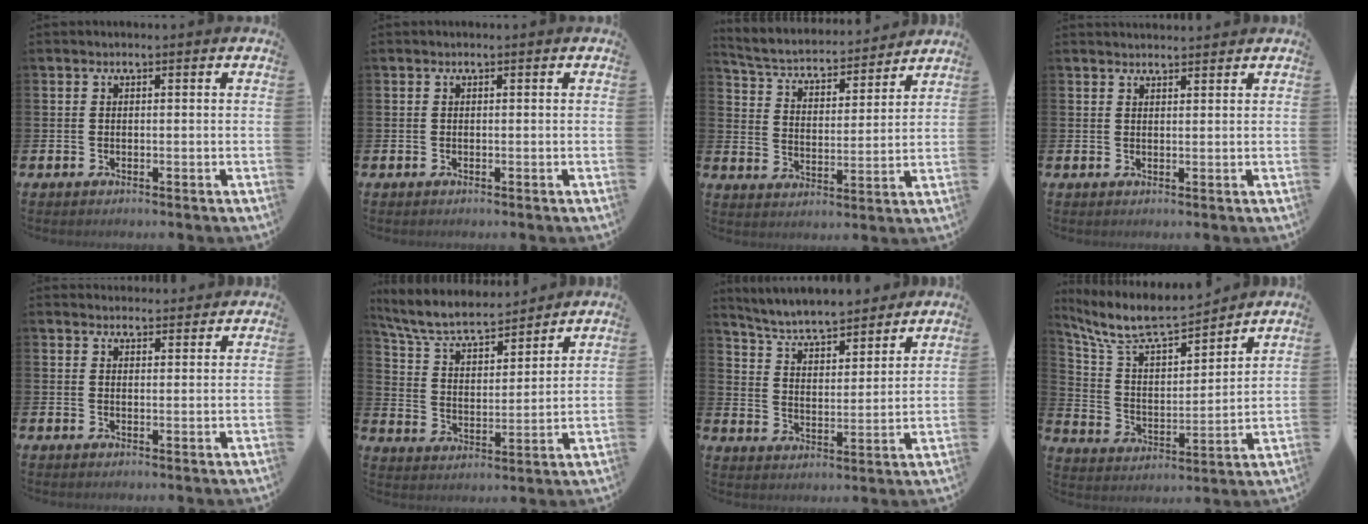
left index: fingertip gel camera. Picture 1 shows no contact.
{"total": 0.0}
{"total": 4.5, "force": [4.1, 1.3, 1.0], "torque": [-0.047, -0.042, 0.063]}
{"total": 1.8, "force": [1.8, 0.2, 0.1], "torque": [0.006, -0.010, 0.031]}
{"total": 2.6, "force": [2.5, 0.6, -0.1], "torque": [0.013, -0.016, 0.043]}
{"total": 7.7, "force": [6.9, 2.2, 2.6], "torque": [-0.082, -0.048, 0.119]}
{"total": 6.2, "force": [5.8, 1.2, 1.8], "torque": [-0.058, -0.044, 0.097]}
{"total": 9.5, "force": [8.7, 1.8, 3.4], "torque": [-0.110, -0.059, 0.152]}